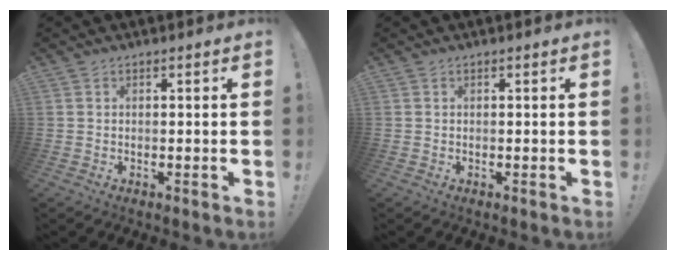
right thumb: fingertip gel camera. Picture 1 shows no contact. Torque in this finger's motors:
{"motor_torque": [-0.06, -0.06, -0.04, 0.04, 0.00]}